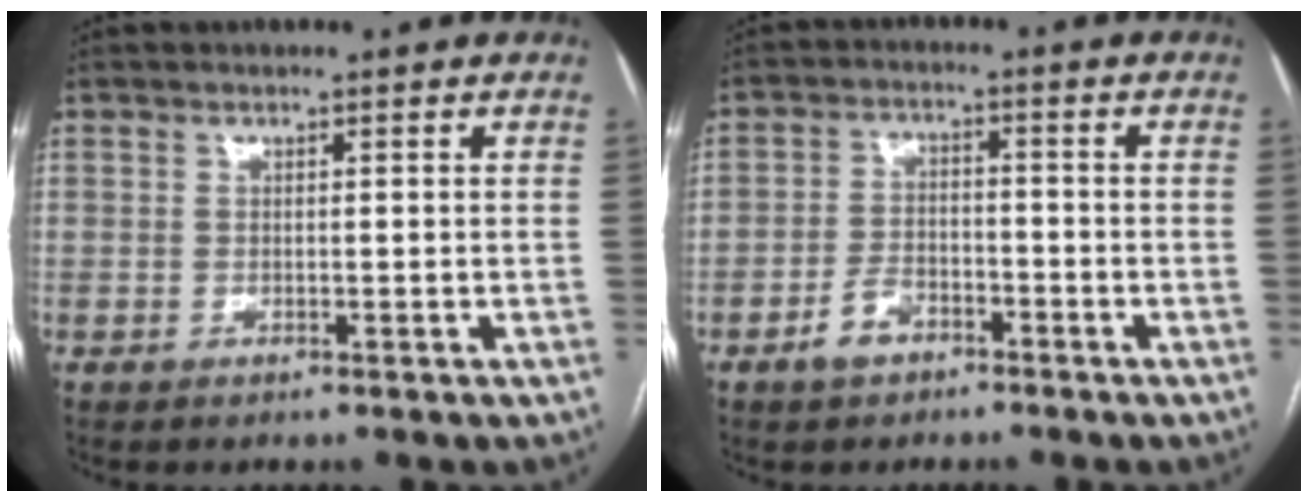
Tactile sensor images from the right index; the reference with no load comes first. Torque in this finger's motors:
{"motor_torque": [0.55, -0.49, 0.06, 0.03]}